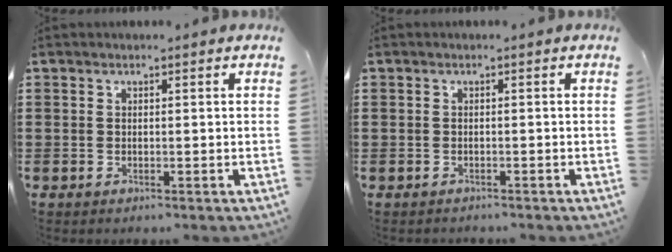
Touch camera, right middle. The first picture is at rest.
{"total": 0.6, "force": [-0.5, 0.3, -0.2], "torque": [0.004, 0.004, -0.012]}